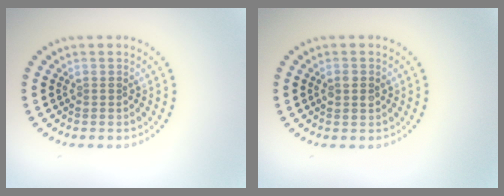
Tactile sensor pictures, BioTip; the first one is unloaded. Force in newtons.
{"total": 1.3, "press": 1.3, "slide": 0.1}